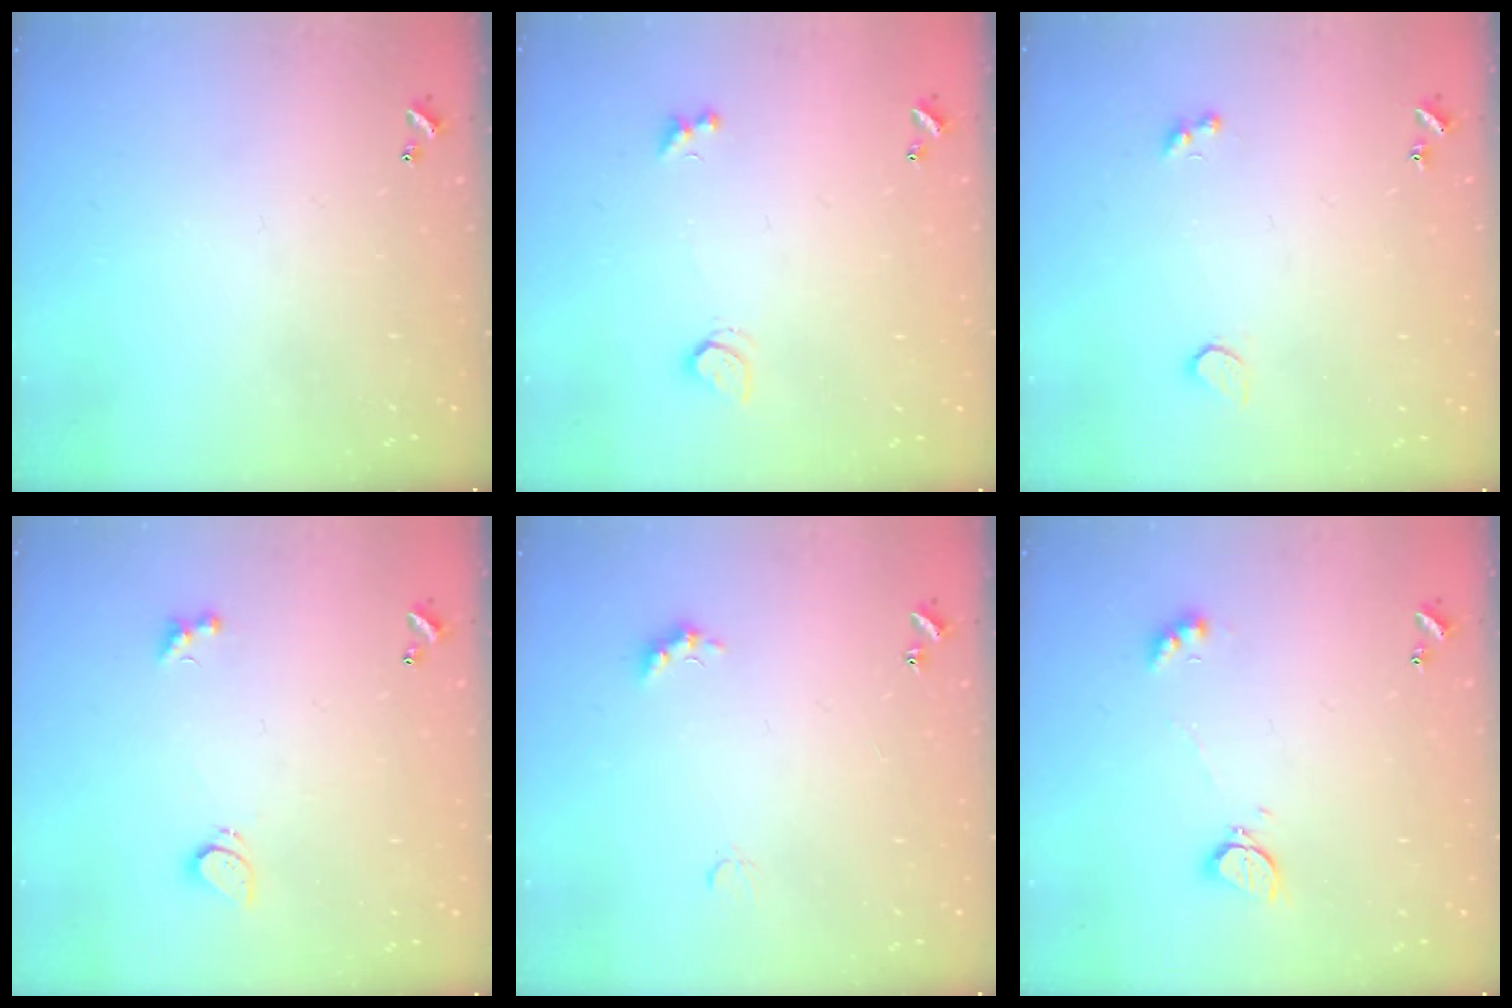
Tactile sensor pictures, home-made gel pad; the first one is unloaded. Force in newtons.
{"total": 1.8, "press": 1.8, "slide": 0.5}
{"total": 2.6, "press": 2.2, "slide": 1.2}
{"total": 2.2, "press": 2.1, "slide": 0.6}
{"total": 2.8, "press": 2.7, "slide": 0.6}
{"total": 2.3, "press": 2.3, "slide": 0.5}